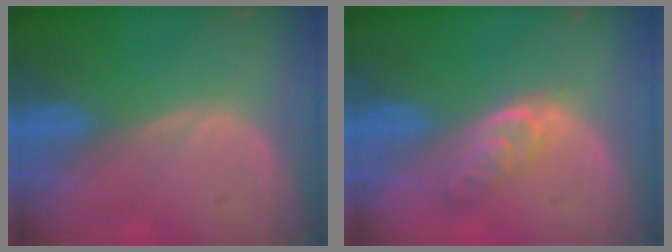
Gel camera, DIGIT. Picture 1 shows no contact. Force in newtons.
{"total": 4.6, "press": 4.4, "slide": 1.1}